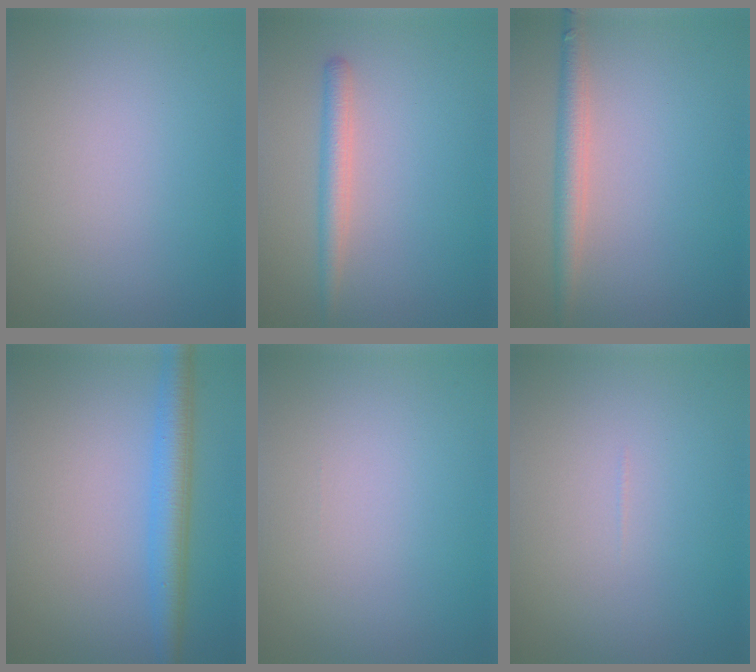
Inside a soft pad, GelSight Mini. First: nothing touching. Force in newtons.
{"total": 2.2, "press": 2.2, "slide": 0.0}
{"total": 2.6, "press": 2.6, "slide": 0.1}
{"total": 3.9, "press": 3.9, "slide": 0.1}
{"total": 0.0}
{"total": 0.0}